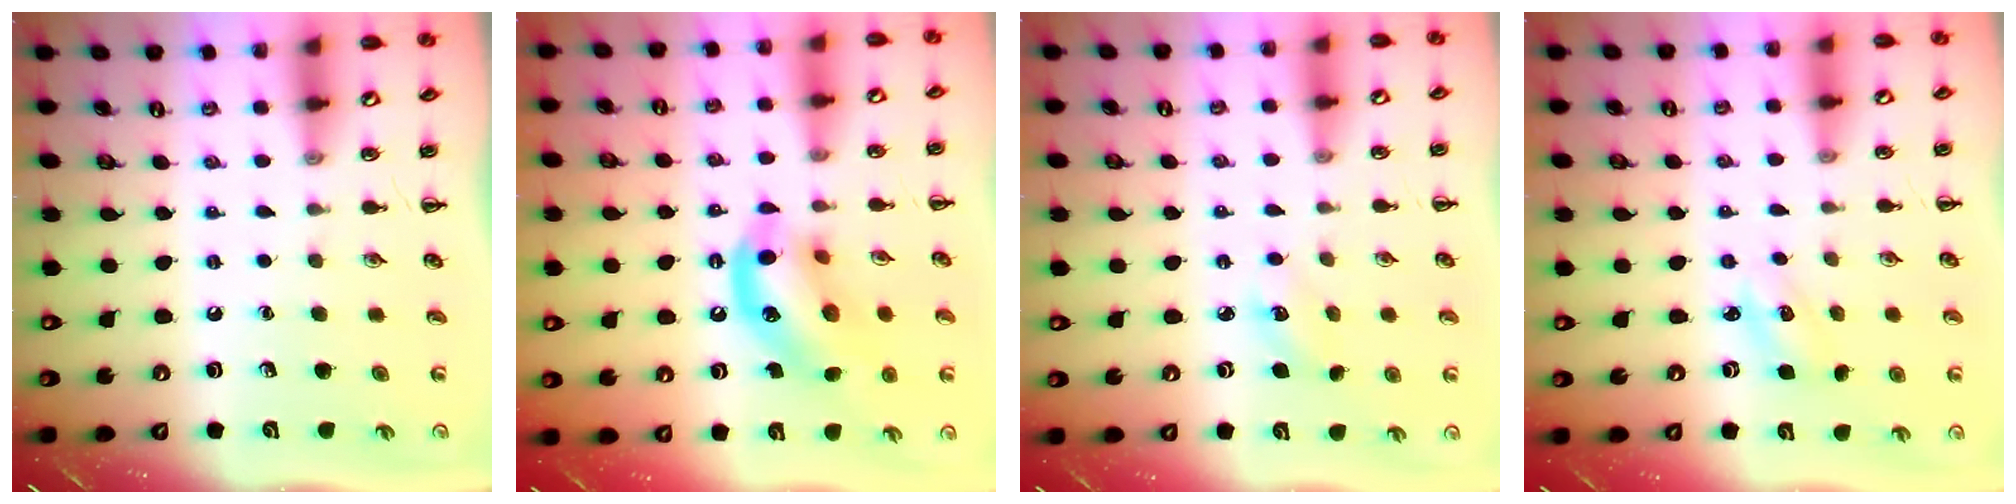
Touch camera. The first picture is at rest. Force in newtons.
{"total": 13.7, "press": 13.6, "slide": 2.0}
{"total": 3.9, "press": 3.8, "slide": 1.0}
{"total": 2.8, "press": 2.7, "slide": 0.7}